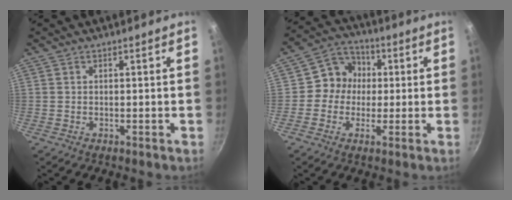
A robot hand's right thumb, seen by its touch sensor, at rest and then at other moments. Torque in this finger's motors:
{"motor_torque": [-0.25, -0.15, -0.06, 0.13, 0.07]}